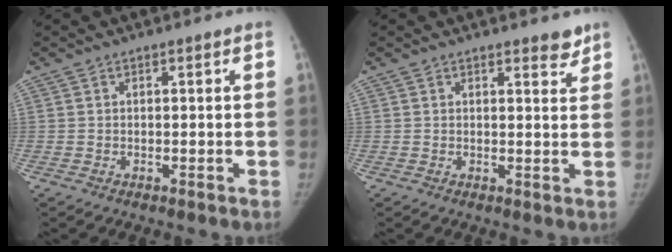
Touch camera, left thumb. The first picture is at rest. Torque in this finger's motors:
{"motor_torque": [0.44, -0.19, 0.18, -0.09, 0.00]}